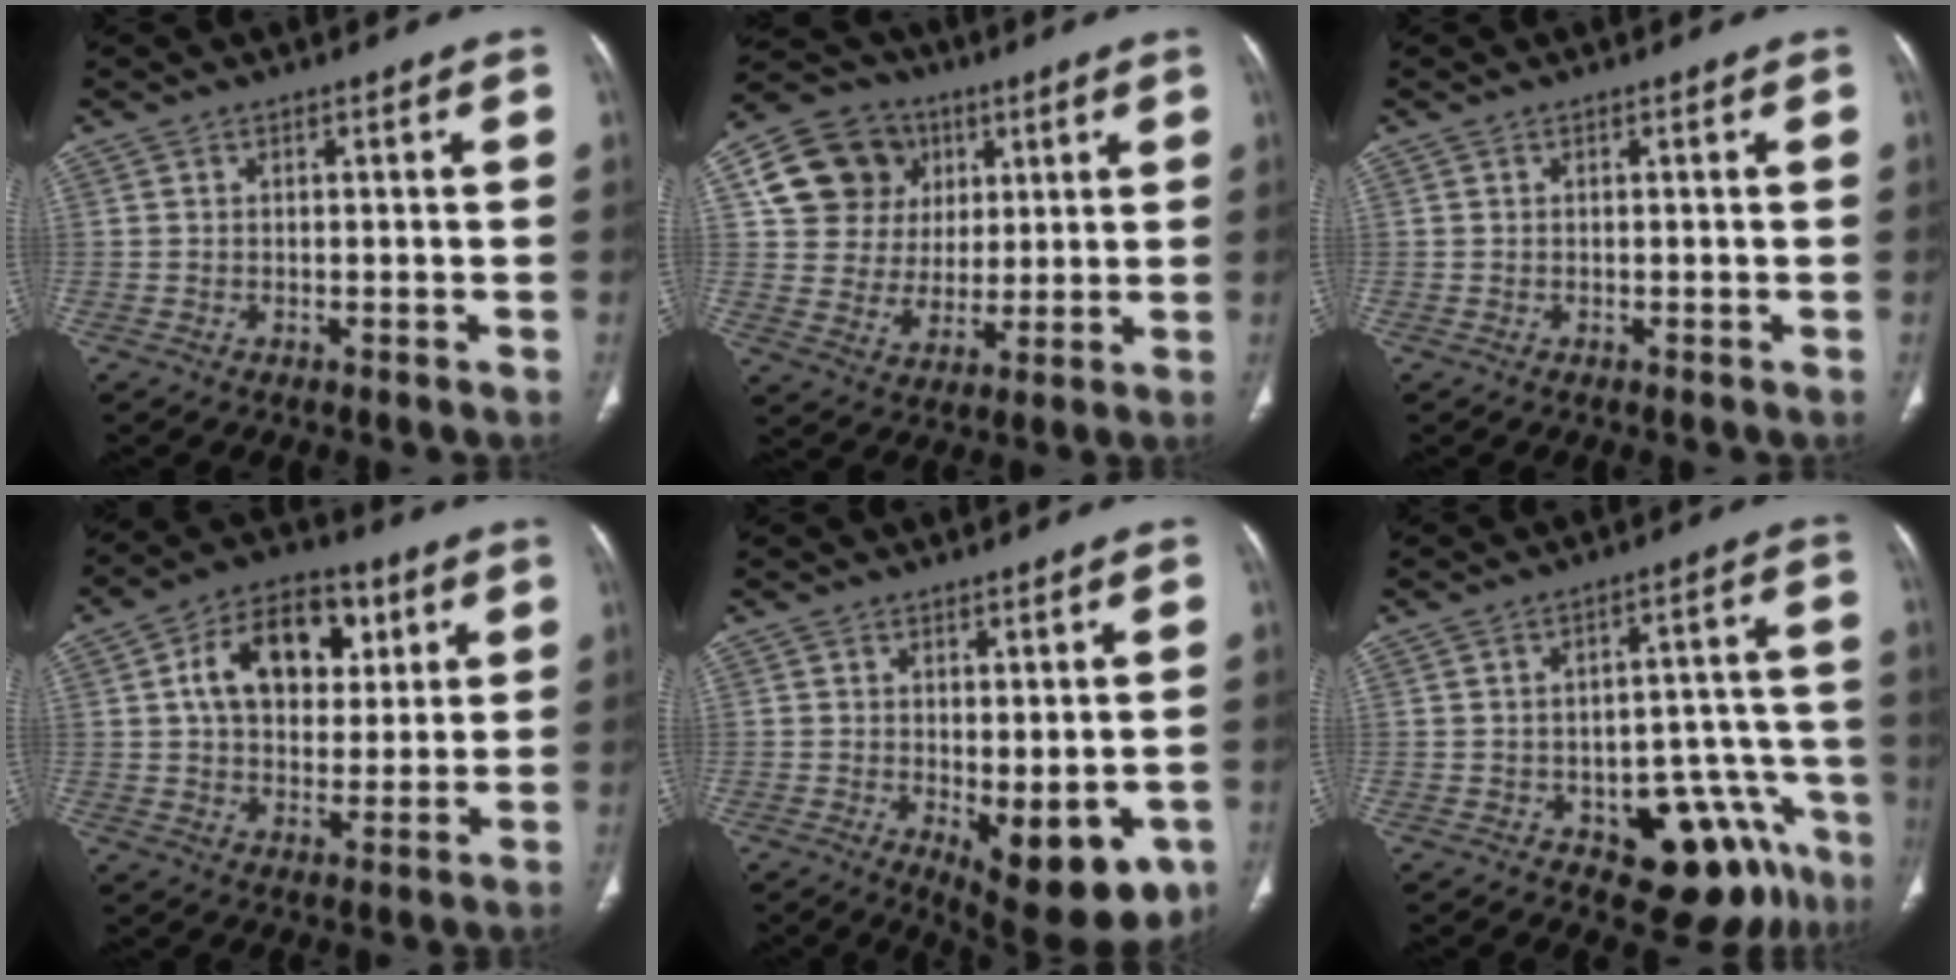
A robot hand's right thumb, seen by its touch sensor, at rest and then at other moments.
{"total": 15.8, "force": [5.3, 13.8, 5.5], "torque": [-0.069, 0.009, 0.098]}
{"total": 0.0}
{"total": 15.7, "force": [4.8, 10.7, 10.5], "torque": [-0.131, 0.003, 0.075]}
{"total": 11.9, "force": [-3.5, 5.1, 10.2], "torque": [-0.109, -0.017, -0.031]}
{"total": 13.6, "force": [-7.7, 6.7, 9.0], "torque": [-0.060, 0.068, -0.096]}